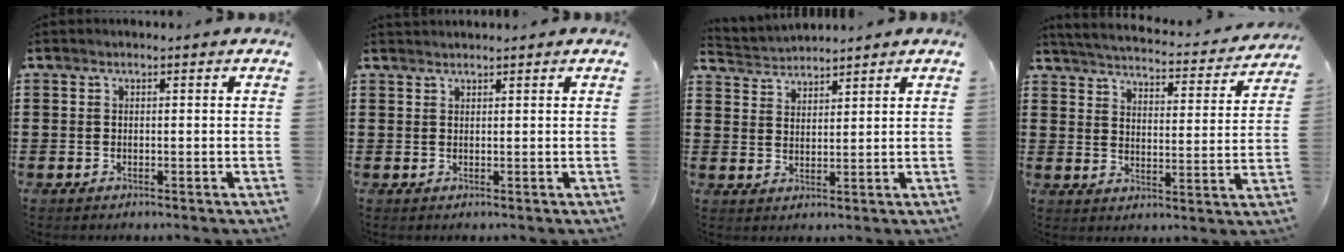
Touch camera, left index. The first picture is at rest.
{"total": 1.0, "force": [1.0, 0.0, 0.1], "torque": [-0.004, -0.002, 0.021]}
{"total": 2.7, "force": [2.6, 0.4, -0.6], "torque": [-0.001, -0.007, 0.048]}
{"total": 3.8, "force": [3.7, -0.3, 0.8], "torque": [-0.037, -0.034, 0.057]}